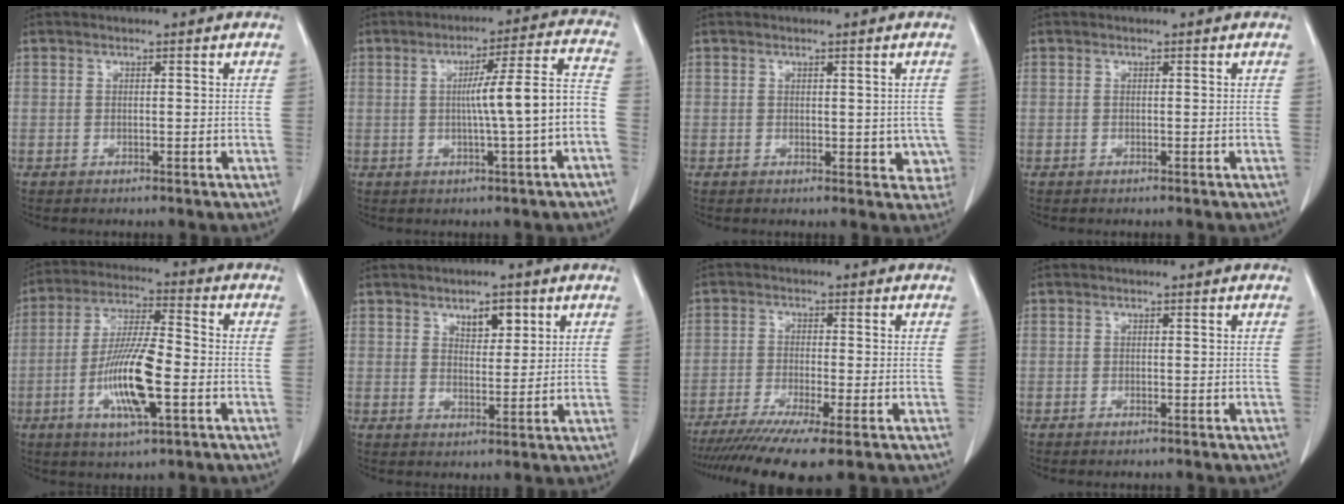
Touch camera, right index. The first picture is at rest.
{"total": 10.2, "force": [-1.6, -0.8, 10.1], "torque": [-0.146, 0.018, -0.023]}
{"total": 3.4, "force": [0.0, 2.2, 2.6], "torque": [-0.006, -0.002, 0.002]}
{"total": 0.0}
{"total": 12.6, "force": [-3.6, 2.1, 11.8], "torque": [-0.232, -0.005, -0.066]}
{"total": 4.2, "force": [2.3, 2.1, 2.9], "torque": [-0.042, -0.002, 0.039]}
{"total": 10.5, "force": [-7.6, -0.1, 7.3], "torque": [-0.114, -0.022, -0.121]}
{"total": 0.6, "force": [-0.4, 0.0, 0.4], "torque": [-0.010, -0.001, -0.005]}